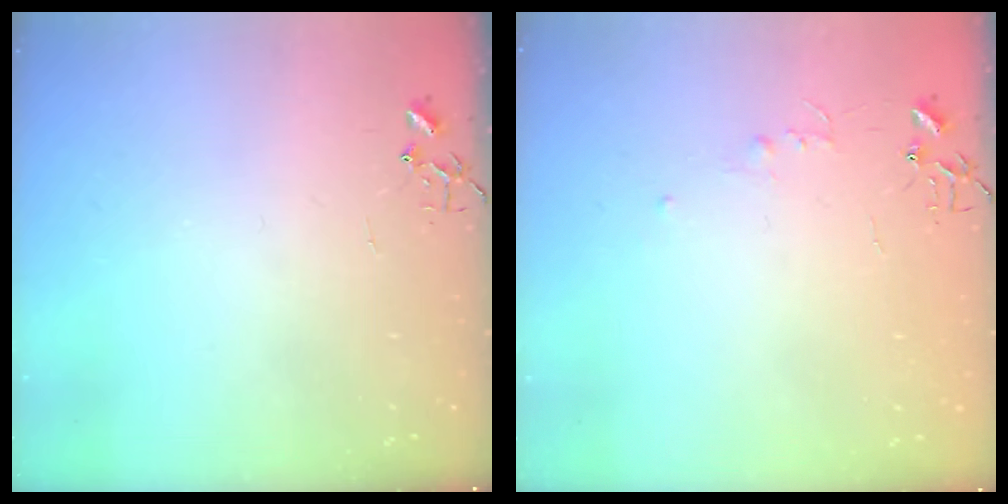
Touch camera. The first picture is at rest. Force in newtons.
{"total": 3.9, "press": 3.9, "slide": 0.4}